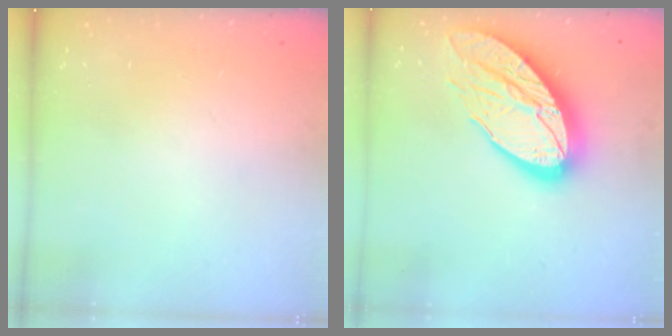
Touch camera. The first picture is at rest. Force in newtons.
{"total": 20.1, "press": 20.1, "slide": 1.6}